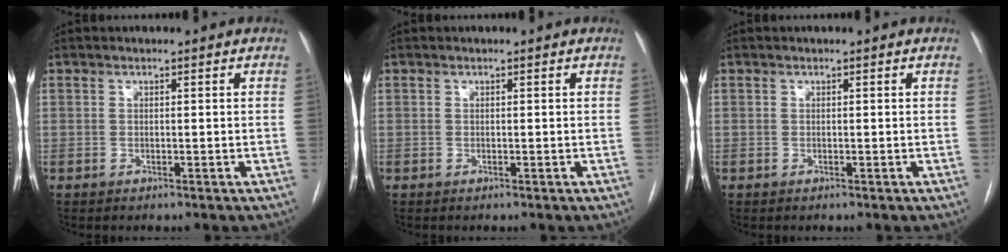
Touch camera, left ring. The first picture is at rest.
{"total": 0.0}
{"total": 0.0}